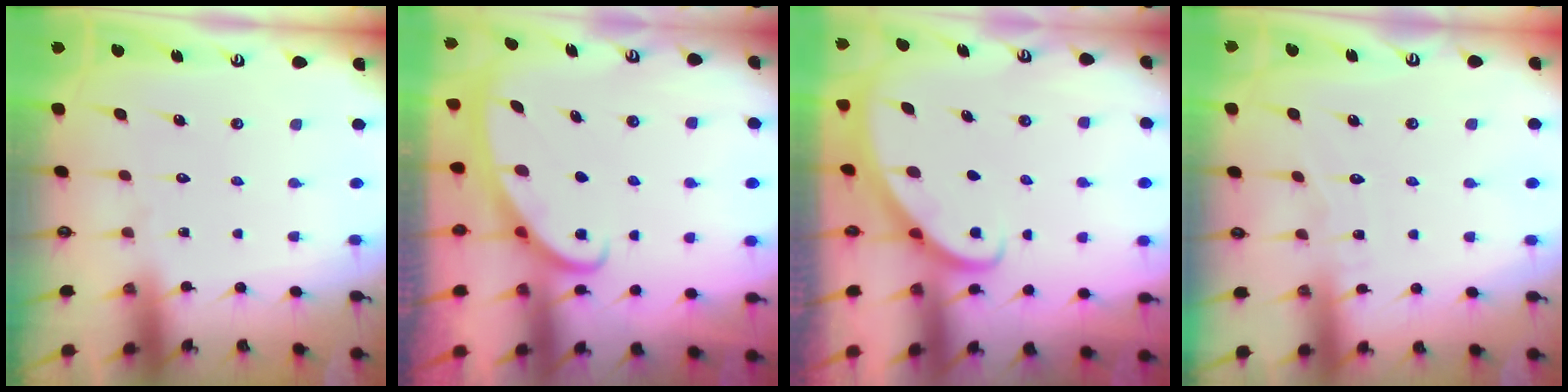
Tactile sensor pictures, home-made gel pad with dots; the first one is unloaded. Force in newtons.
{"total": 2.7, "press": 2.7, "slide": 0.4}
{"total": 2.8, "press": 2.8, "slide": 0.2}
{"total": 3.7, "press": 3.7, "slide": 0.4}